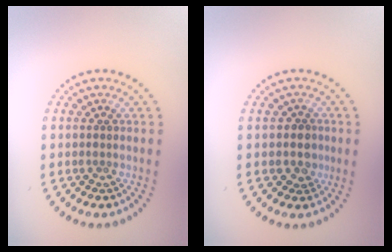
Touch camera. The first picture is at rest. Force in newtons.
{"total": 2.0, "press": 1.8, "slide": 0.9}